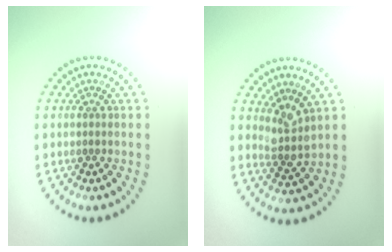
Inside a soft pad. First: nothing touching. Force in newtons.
{"total": 2.5, "press": 1.8, "slide": 1.7}